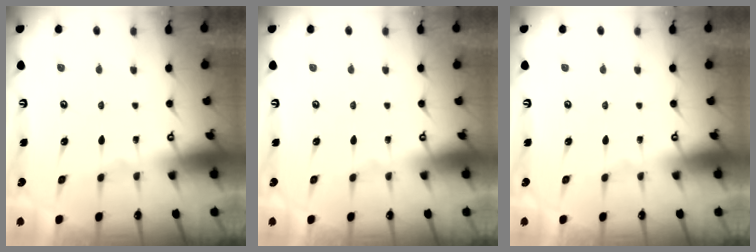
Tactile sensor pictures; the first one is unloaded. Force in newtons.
{"total": 0.0}
{"total": 0.0}